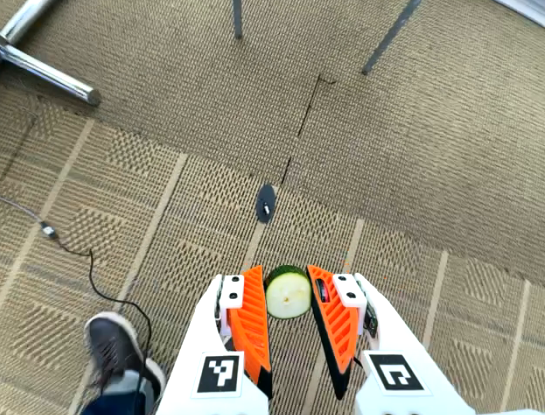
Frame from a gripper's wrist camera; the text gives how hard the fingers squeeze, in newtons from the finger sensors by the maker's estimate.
{"total": 6.8, "left": 6.4, "right": 7.2}